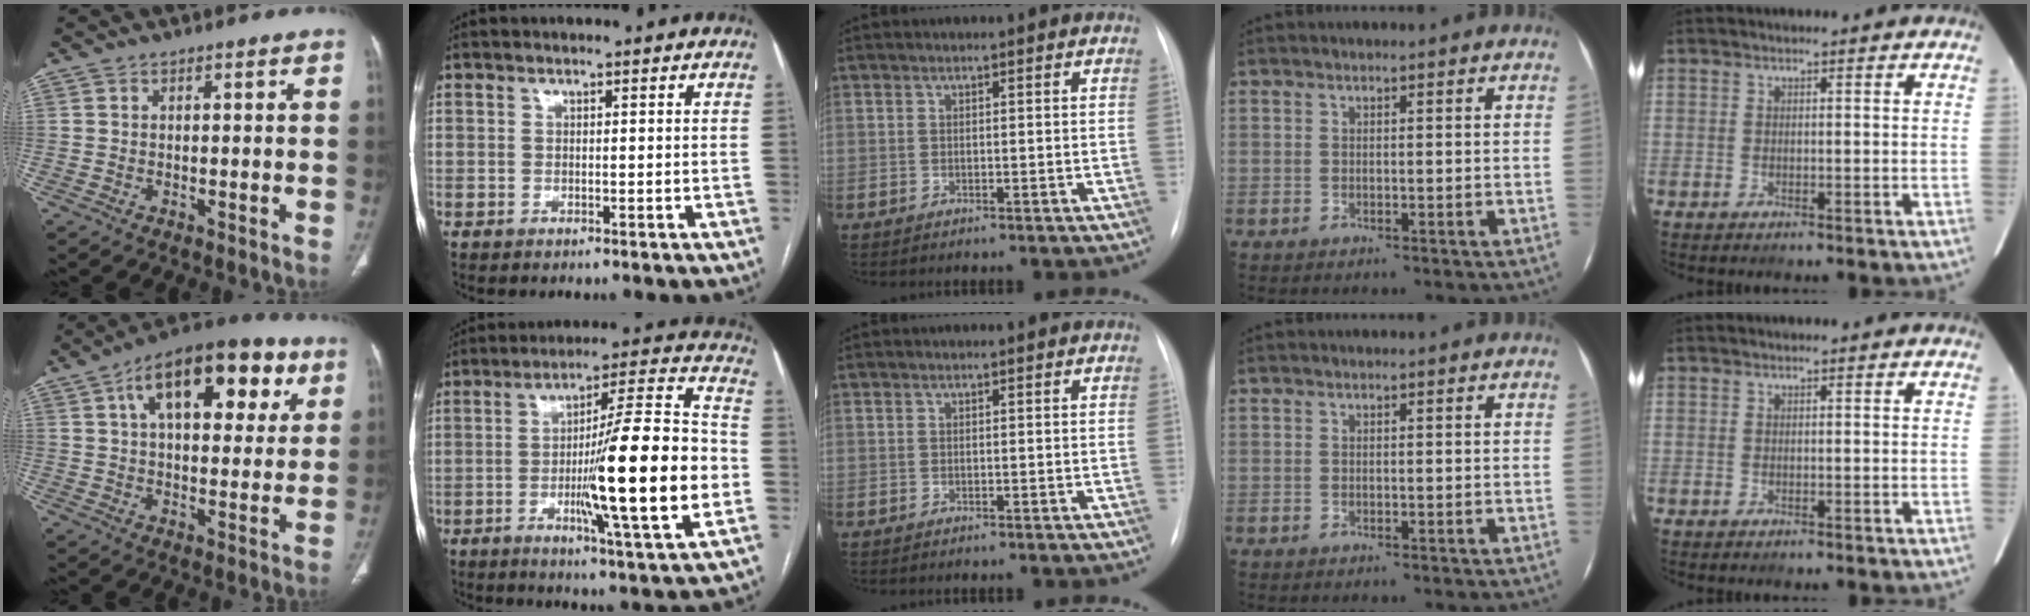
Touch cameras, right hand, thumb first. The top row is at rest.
{"thumb": {"total": 21.2, "force": [8.3, 10.8, 16.3], "torque": [-0.209, 0.008, 0.123]}, "index": {"total": 20.6, "force": [-4.0, 0.4, 20.2], "torque": [-0.307, -0.004, -0.064]}}